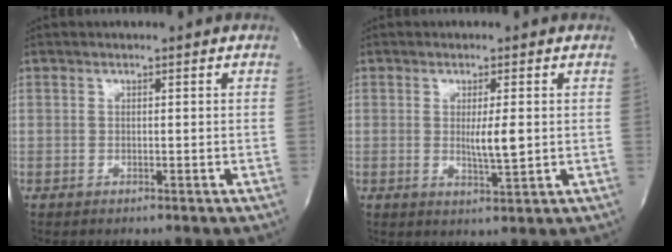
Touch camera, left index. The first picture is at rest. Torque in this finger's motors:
{"motor_torque": [0.22, 0.11, 0.04, 0.05]}